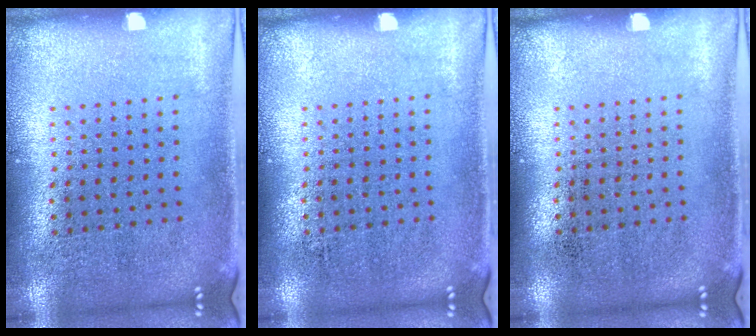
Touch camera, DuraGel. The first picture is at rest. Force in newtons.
{"total": 0.0}
{"total": 0.0}